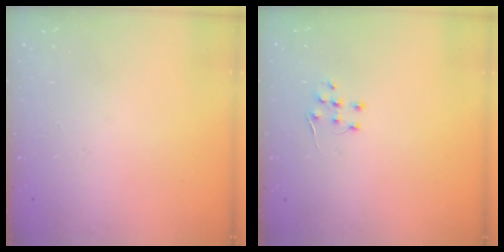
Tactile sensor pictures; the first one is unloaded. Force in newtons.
{"total": 5.1, "press": 5.1, "slide": 0.7}